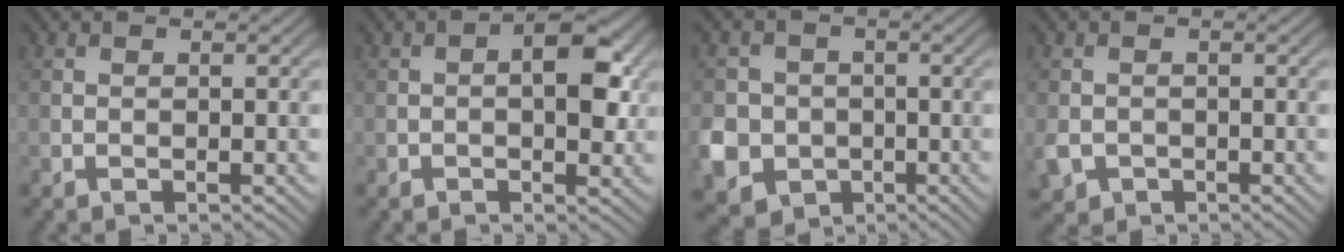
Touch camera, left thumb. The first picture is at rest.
{"total": 5.1, "force": [0.4, 2.4, 4.5], "torque": [-0.061, 0.005, 0.001]}
{"total": 8.0, "force": [-2.1, 7.3, 2.4], "torque": [-0.085, -0.021, -0.060]}
{"total": 2.7, "force": [-1.1, 2.2, 1.2], "torque": [-0.034, -0.014, -0.023]}